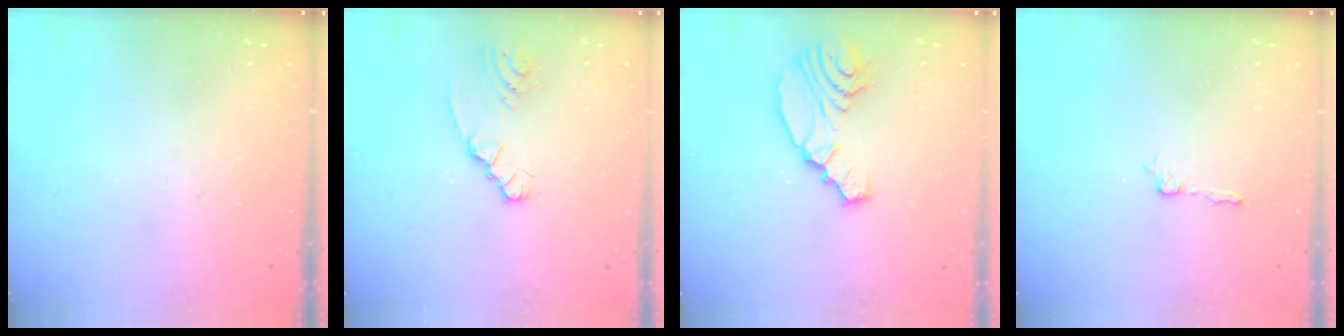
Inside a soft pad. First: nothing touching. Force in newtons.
{"total": 2.2, "press": 2.2, "slide": 0.4}
{"total": 11.1, "press": 10.2, "slide": 4.3}
{"total": 3.7, "press": 3.7, "slide": 0.4}